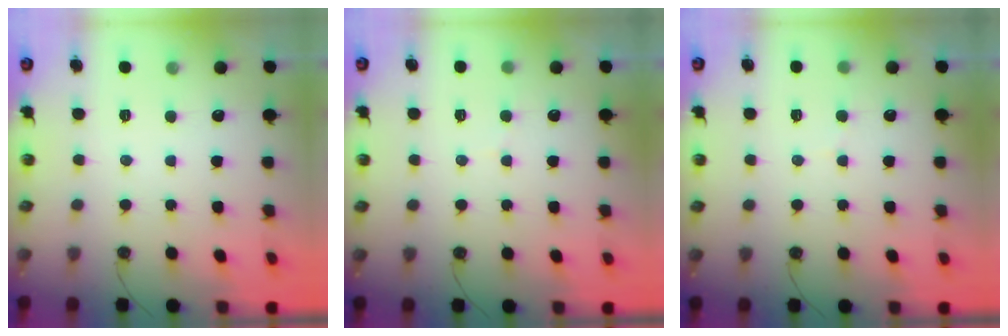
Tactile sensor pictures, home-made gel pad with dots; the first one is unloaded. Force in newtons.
{"total": 4.5, "press": 4.5, "slide": 0.4}
{"total": 4.5, "press": 4.5, "slide": 0.4}